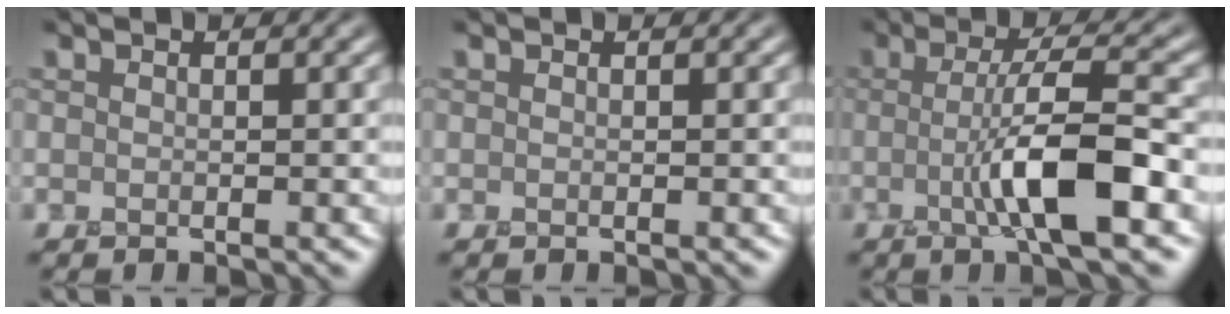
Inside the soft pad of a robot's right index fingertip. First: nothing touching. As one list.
[{"total": 0.0}, {"total": 6.6, "force": [-1.3, 0.9, 6.4], "torque": [-0.113, 0.015, -0.028]}]